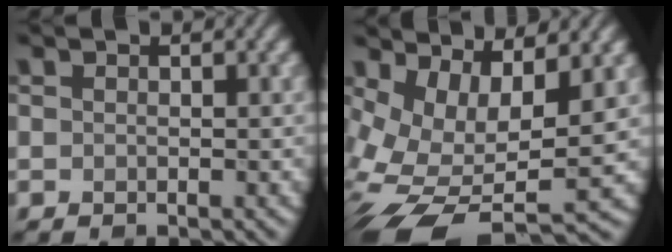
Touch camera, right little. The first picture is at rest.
{"total": 10.2, "force": [-1.4, 4.8, 8.9], "torque": [-0.179, -0.020, -0.015]}